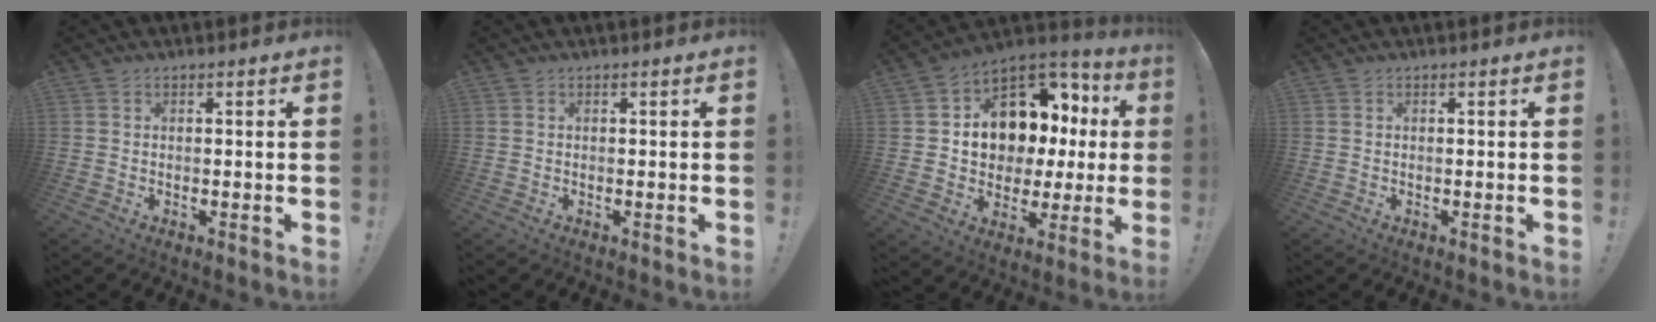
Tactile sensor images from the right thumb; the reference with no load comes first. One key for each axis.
{"total": 0.0}
{"total": 12.4, "fx": 3.9, "fy": 10.0, "fz": 6.3, "tx": -0.088, "ty": -0.038, "tz": 0.085}
{"total": 0.0}